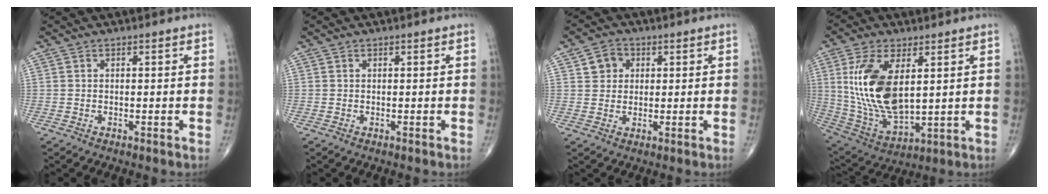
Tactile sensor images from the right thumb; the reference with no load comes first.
{"total": 0.0}
{"total": 4.3, "force": [1.4, 3.7, 1.5], "torque": [-0.003, -0.001, 0.019]}
{"total": 17.1, "force": [3.6, 8.4, 14.5], "torque": [-0.283, -0.020, 0.084]}